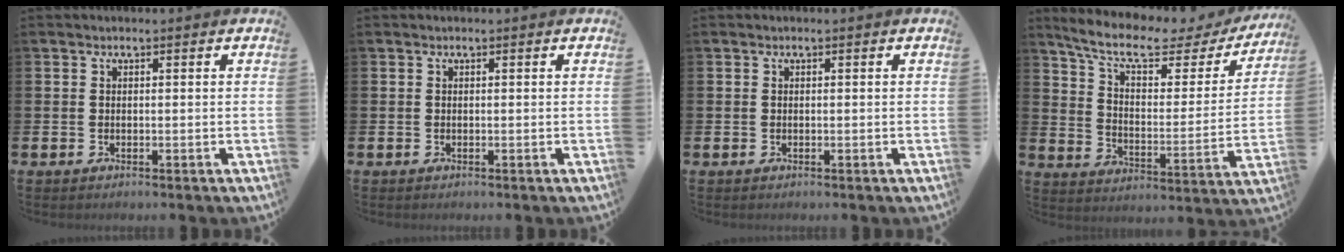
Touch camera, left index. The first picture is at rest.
{"total": 0.0}
{"total": 0.0}
{"total": 9.3, "force": [7.6, 2.6, 4.7], "torque": [-0.118, -0.046, 0.124]}